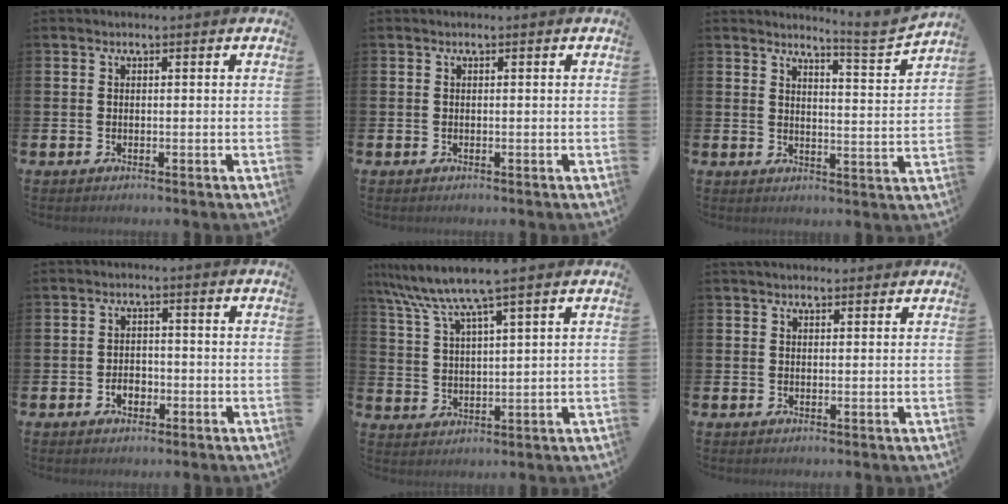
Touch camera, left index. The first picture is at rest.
{"total": 0.0}
{"total": 3.8, "force": [3.5, -0.8, 1.2], "torque": [-0.022, -0.038, 0.052]}
{"total": 2.3, "force": [-0.9, 1.6, 1.2], "torque": [-0.015, -0.001, -0.022]}
{"total": 7.7, "force": [6.4, 0.1, 4.3], "torque": [-0.103, -0.022, 0.111]}
{"total": 1.6, "force": [1.4, 0.5, 0.4], "torque": [0.000, 0.000, 0.024]}